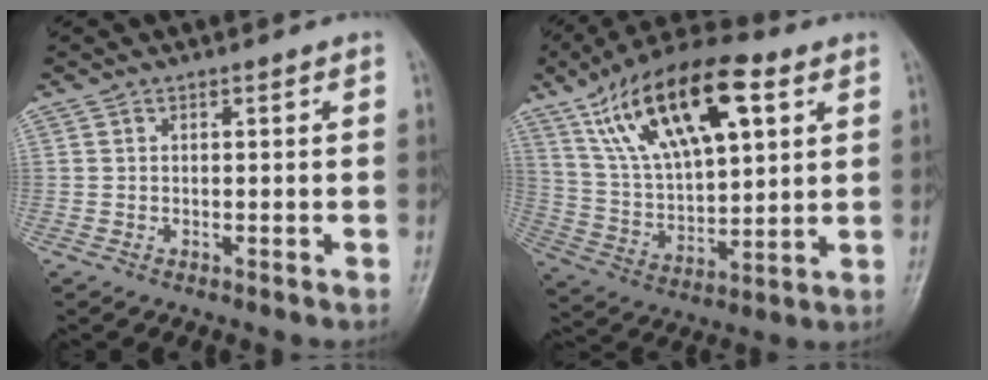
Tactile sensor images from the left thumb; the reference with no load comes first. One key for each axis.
{"total": 21.8, "fx": 10.0, "fy": 9.5, "fz": 16.8, "tx": -0.274, "ty": -0.016, "tz": 0.180}